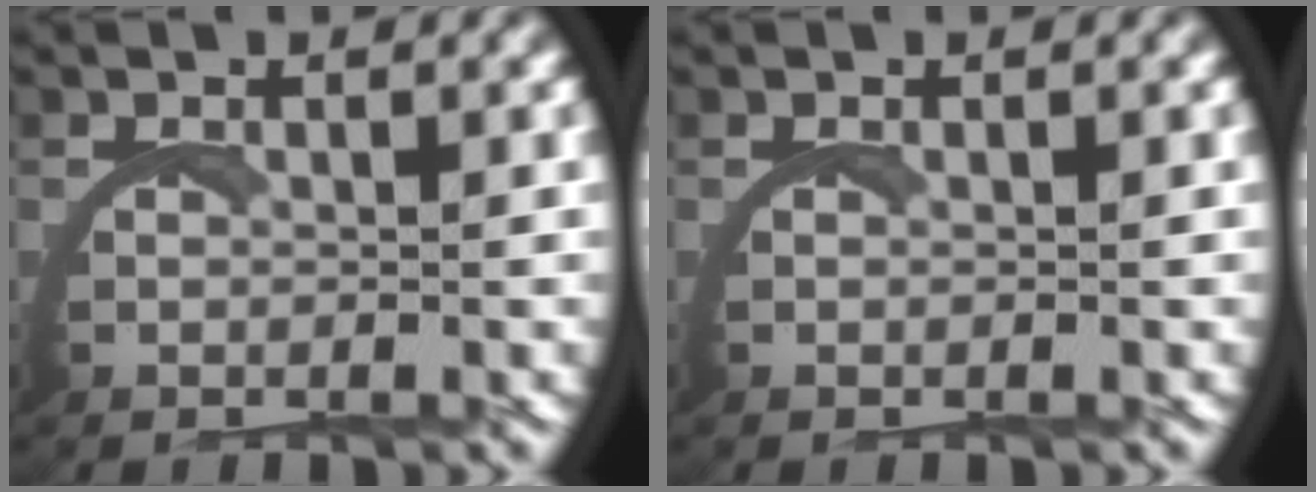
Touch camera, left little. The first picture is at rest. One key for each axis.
{"total": 0.0}